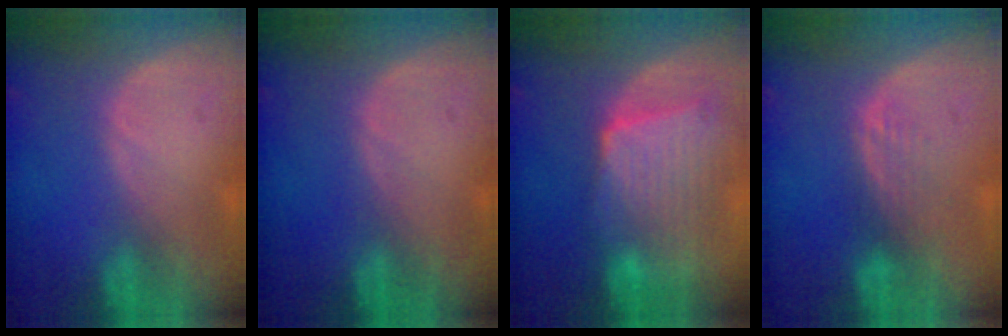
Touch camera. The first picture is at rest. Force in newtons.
{"total": 0.0}
{"total": 9.7, "press": 8.7, "slide": 4.1}
{"total": 3.3, "press": 2.8, "slide": 1.8}